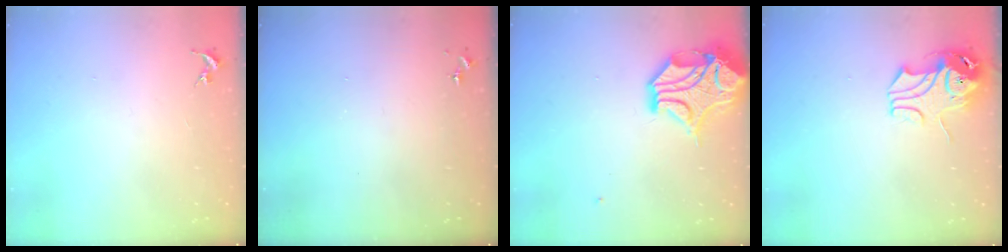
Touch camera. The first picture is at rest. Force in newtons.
{"total": 0.0}
{"total": 15.0, "press": 14.8, "slide": 2.2}
{"total": 9.5, "press": 9.4, "slide": 1.2}